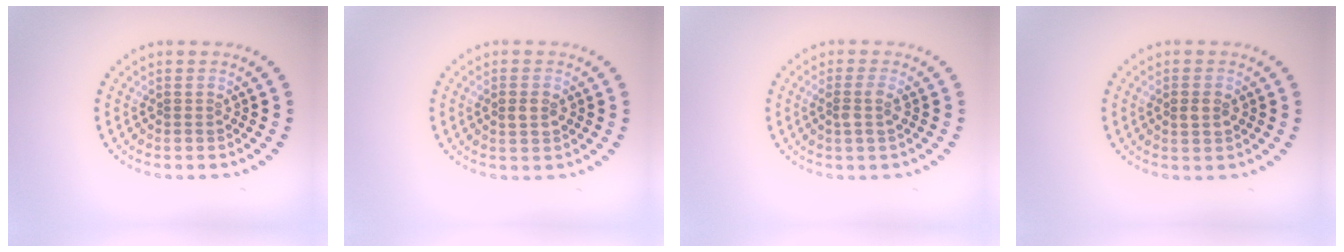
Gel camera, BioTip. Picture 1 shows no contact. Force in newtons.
{"total": 1.5, "press": 1.5, "slide": 0.1}
{"total": 1.4, "press": 1.1, "slide": 0.8}
{"total": 1.5, "press": 1.5, "slide": 0.1}